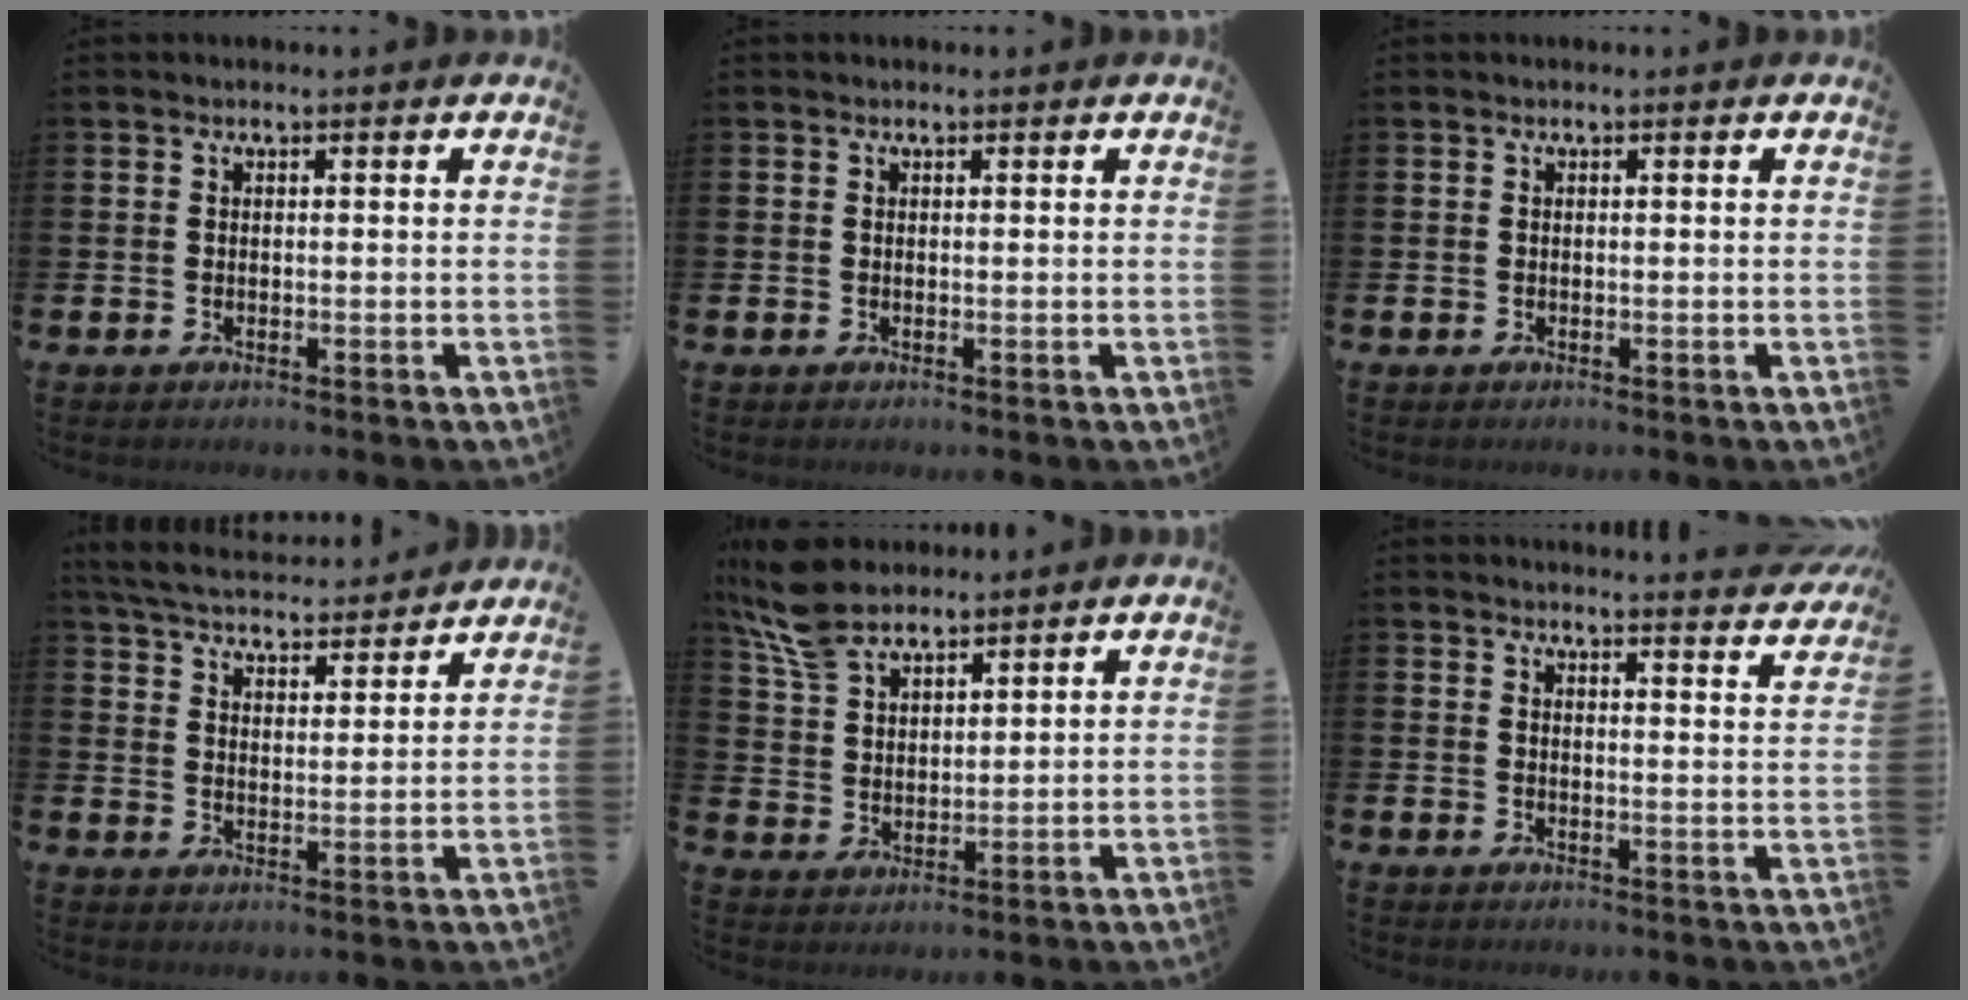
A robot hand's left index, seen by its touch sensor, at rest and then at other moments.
{"total": 0.0}
{"total": 0.0}
{"total": 5.6, "force": [5.5, 0.9, 0.9], "torque": [-0.039, -0.037, 0.096]}
{"total": 7.8, "force": [6.7, 2.8, 2.7], "torque": [-0.075, -0.015, 0.127]}
{"total": 3.3, "force": [3.3, -0.3, 0.1], "torque": [0.013, -0.034, 0.053]}